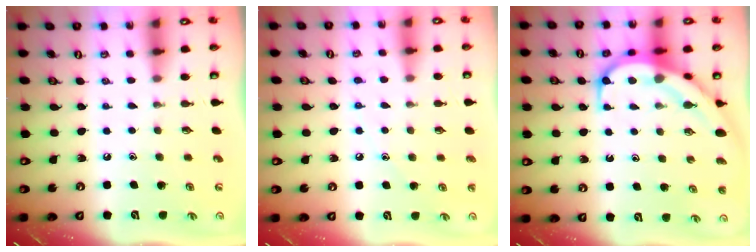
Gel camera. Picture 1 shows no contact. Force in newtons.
{"total": 5.9, "press": 5.8, "slide": 0.7}
{"total": 10.7, "press": 10.6, "slide": 1.1}